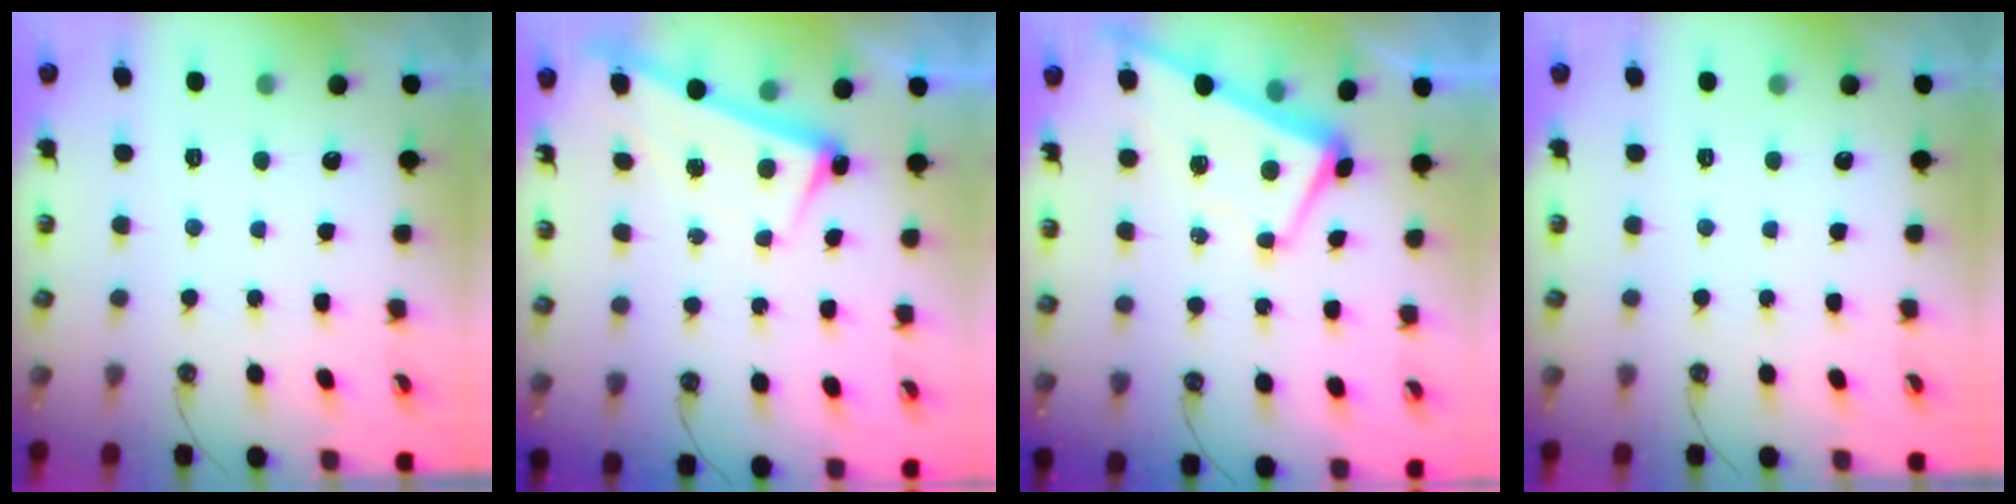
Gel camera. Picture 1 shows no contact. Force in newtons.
{"total": 2.7, "press": 2.7, "slide": 0.4}
{"total": 2.2, "press": 2.1, "slide": 0.6}
{"total": 0.0}